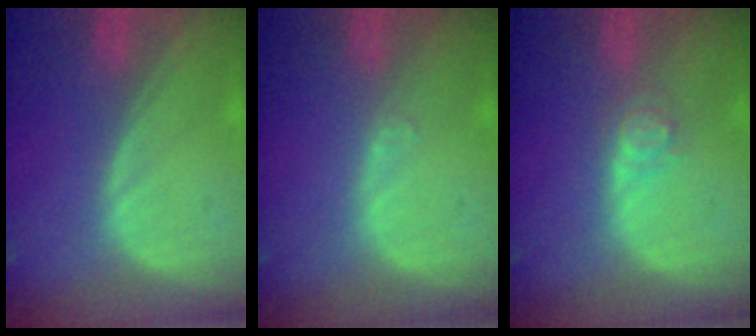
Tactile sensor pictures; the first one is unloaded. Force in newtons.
{"total": 0.6, "press": 0.5, "slide": 0.4}
{"total": 2.6, "press": 2.6, "slide": 0.3}